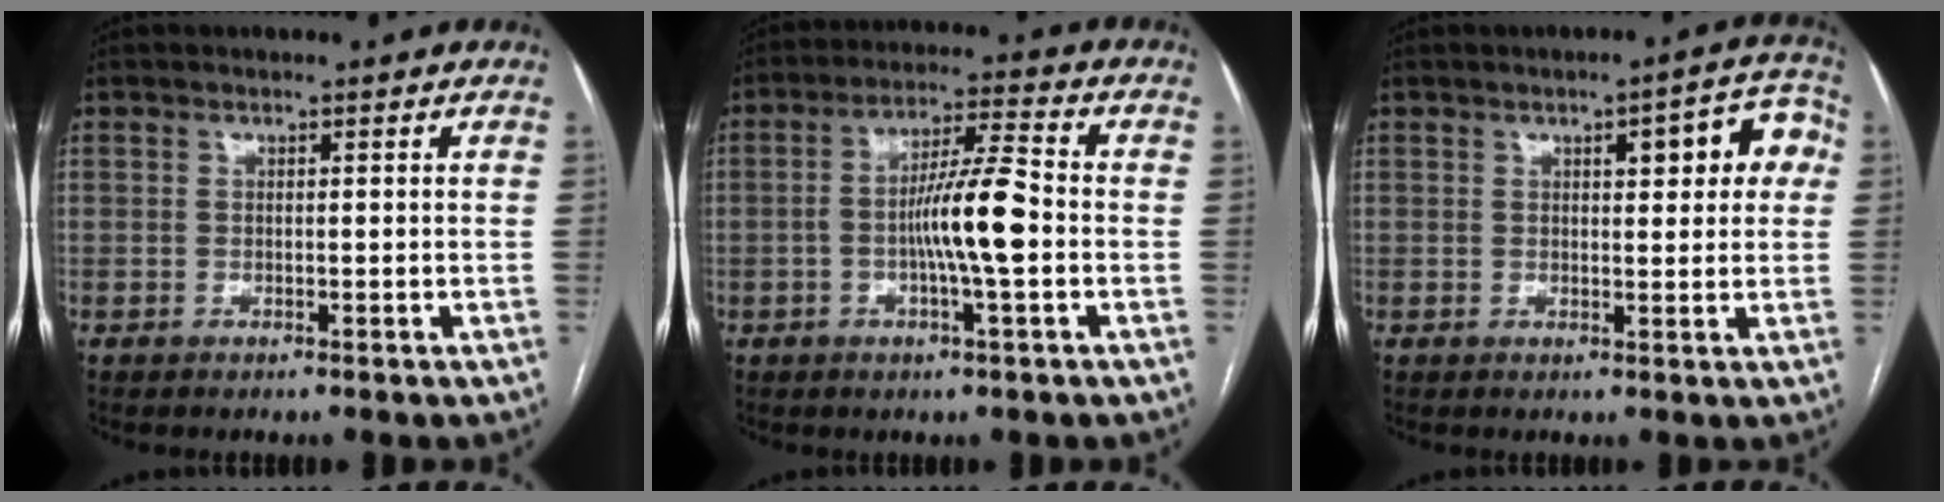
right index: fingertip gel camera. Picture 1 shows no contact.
{"total": 9.4, "force": [-1.6, 0.6, 9.2], "torque": [-0.167, 0.010, -0.033]}
{"total": 7.6, "force": [2.2, 2.3, 6.9], "torque": [-0.073, 0.024, 0.021]}